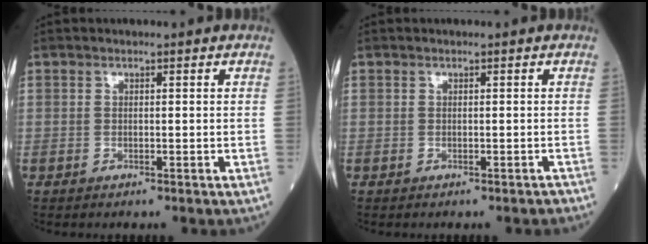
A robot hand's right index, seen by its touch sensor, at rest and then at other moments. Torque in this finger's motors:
{"motor_torque": [0.00, 0.00, 0.00, 0.01]}